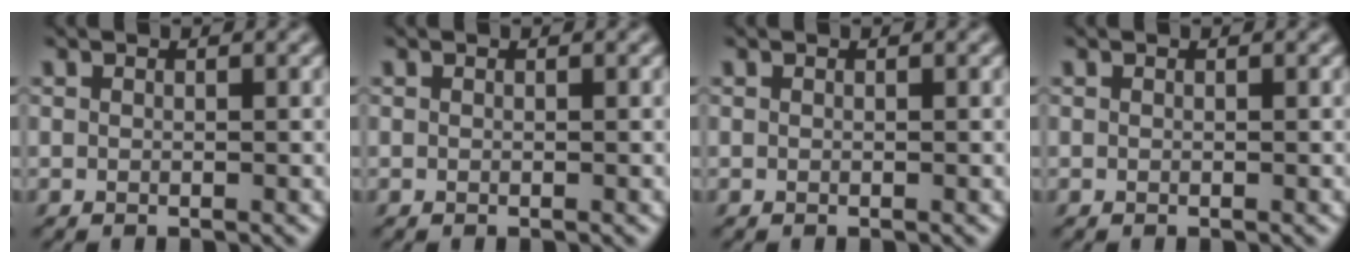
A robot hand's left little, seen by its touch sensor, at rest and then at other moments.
{"total": 0.0}
{"total": 0.0}
{"total": 0.0}